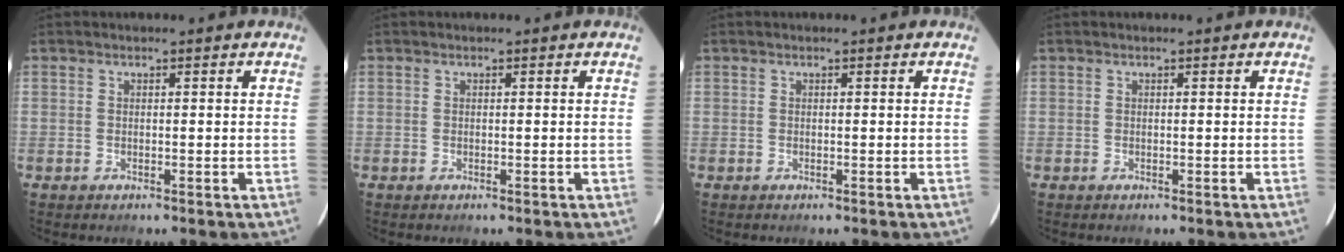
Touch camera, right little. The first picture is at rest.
{"total": 0.0}
{"total": 0.0}
{"total": 0.0}